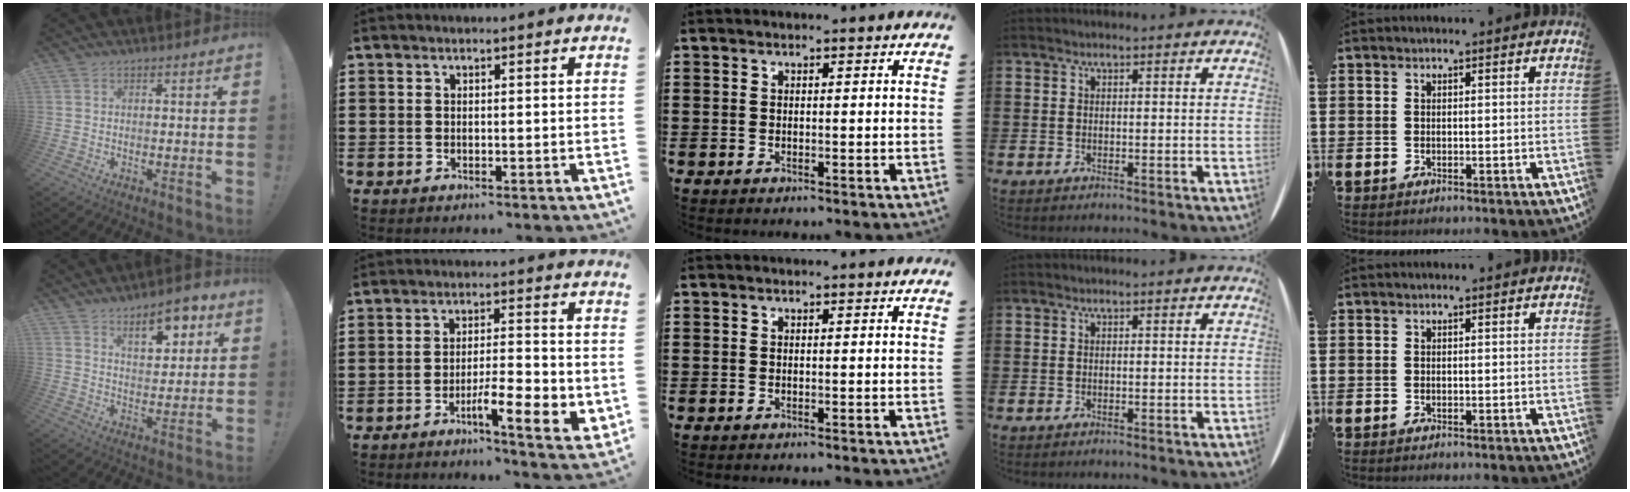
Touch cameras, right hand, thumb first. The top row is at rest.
{"thumb": {"total": 10.2, "force": [6.2, 4.6, 6.7], "torque": [-0.081, -0.031, 0.106]}, "index": {"total": 7.0, "force": [-3.0, 1.6, 6.1], "torque": [-0.097, 0.001, -0.048]}}